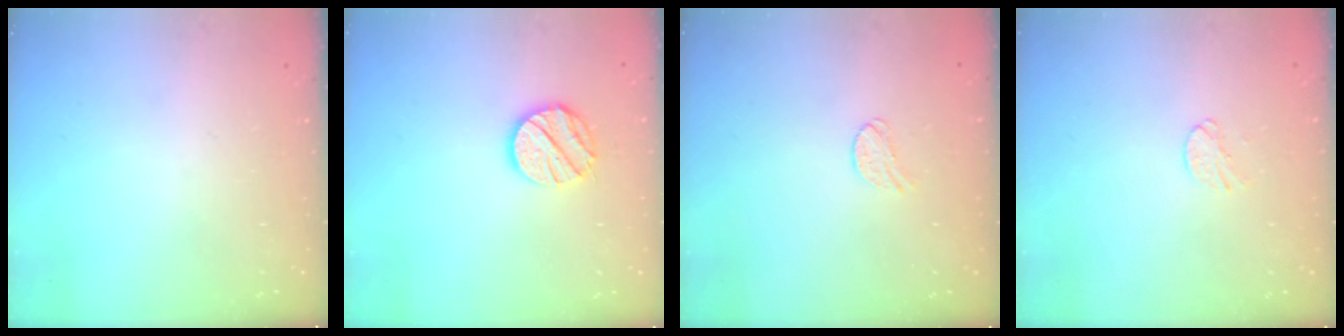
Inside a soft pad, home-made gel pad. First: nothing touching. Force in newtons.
{"total": 12.2, "press": 12.1, "slide": 1.4}
{"total": 6.7, "press": 6.7, "slide": 0.5}
{"total": 5.0, "press": 5.0, "slide": 0.4}